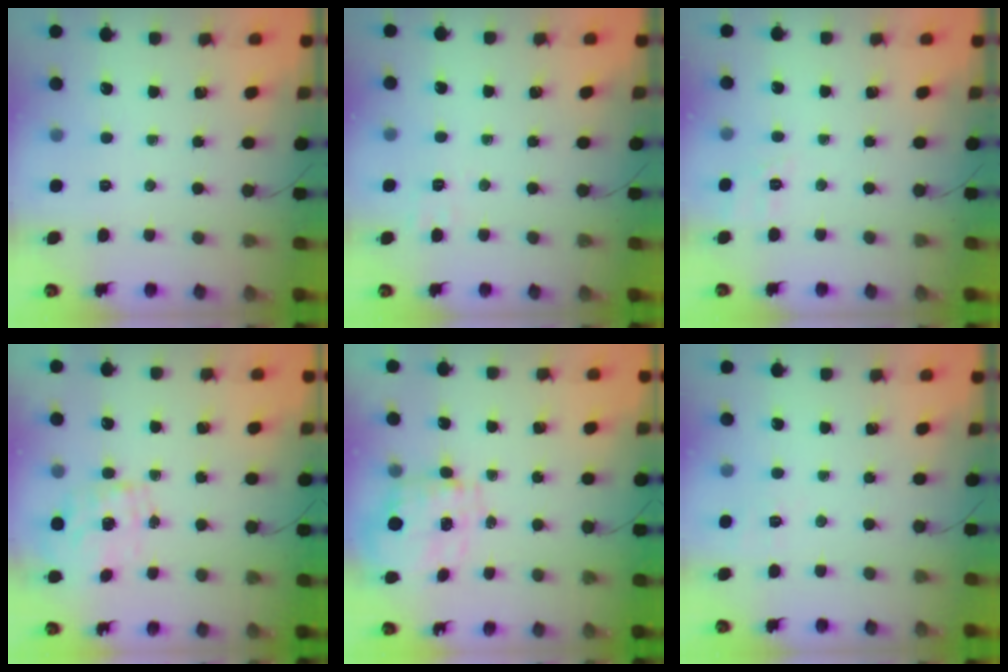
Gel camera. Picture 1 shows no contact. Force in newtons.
{"total": 3.0, "press": 2.3, "slide": 1.9}
{"total": 8.5, "press": 8.1, "slide": 2.3}
{"total": 1.7, "press": 1.5, "slide": 0.8}
{"total": 2.9, "press": 2.7, "slide": 1.1}
{"total": 3.0, "press": 2.4, "slide": 1.8}